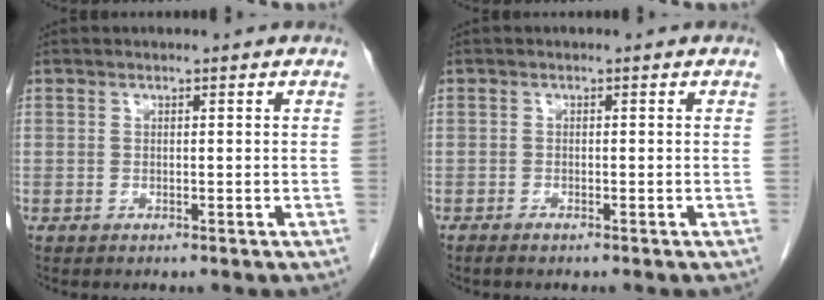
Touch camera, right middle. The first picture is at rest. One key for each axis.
{"total": 1.0, "fx": -0.9, "fy": 0.1, "fz": 0.5, "tx": -0.016, "ty": -0.003, "tz": -0.016}